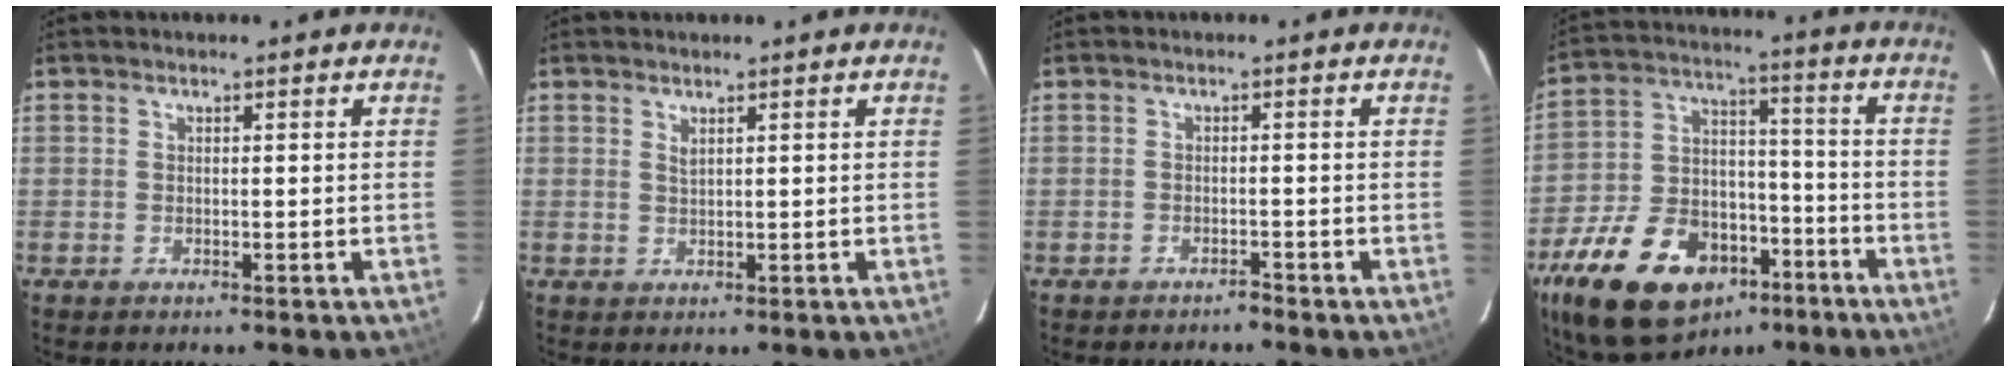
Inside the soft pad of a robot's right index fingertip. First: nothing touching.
{"total": 0.9, "force": [0.7, 0.2, 0.6], "torque": [-0.012, 0.001, 0.014]}
{"total": 1.2, "force": [-1.2, 0.2, 0.1], "torque": [-0.007, 0.003, -0.019]}
{"total": 24.2, "force": [-14.0, 14.5, 13.4], "torque": [-0.290, 0.016, -0.217]}